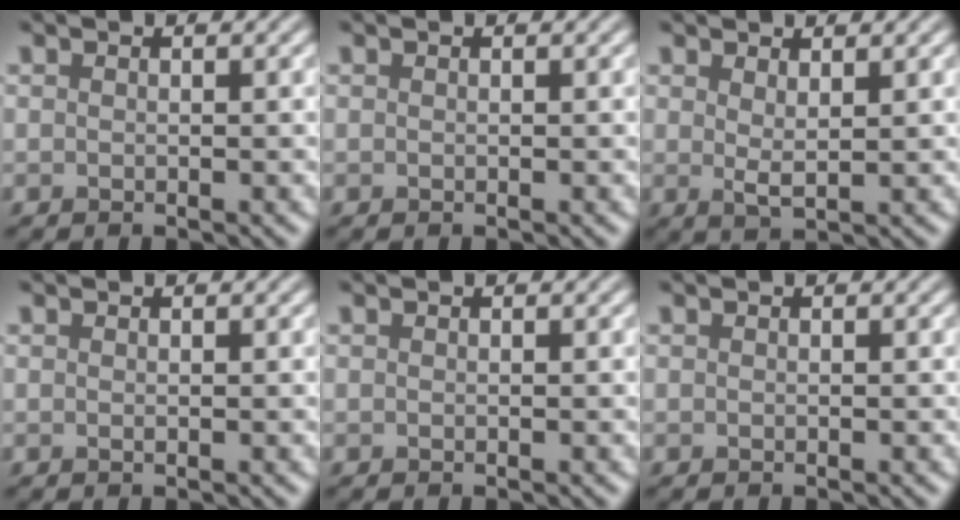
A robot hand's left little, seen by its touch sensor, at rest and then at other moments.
{"total": 0.0}
{"total": 1.6, "force": [0.9, 0.3, 1.2], "torque": [-0.027, -0.009, 0.018]}
{"total": 0.0}
{"total": 0.0}
{"total": 0.0}